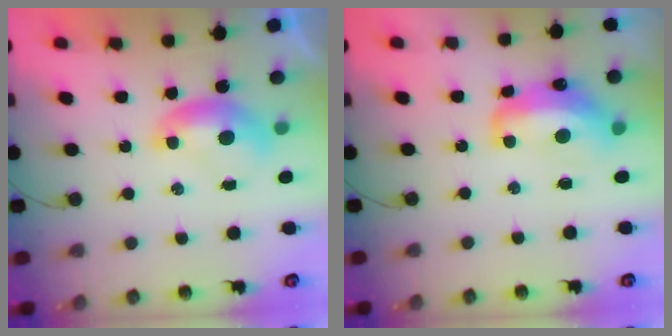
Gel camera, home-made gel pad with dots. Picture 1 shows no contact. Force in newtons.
{"total": 6.9, "press": 6.8, "slide": 1.0}